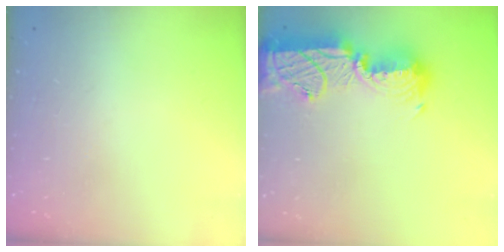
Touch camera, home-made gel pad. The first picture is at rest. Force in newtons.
{"total": 17.8, "press": 17.8, "slide": 1.2}